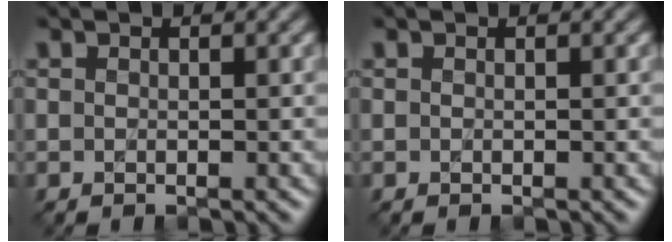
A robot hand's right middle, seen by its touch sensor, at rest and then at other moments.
{"total": 0.0}